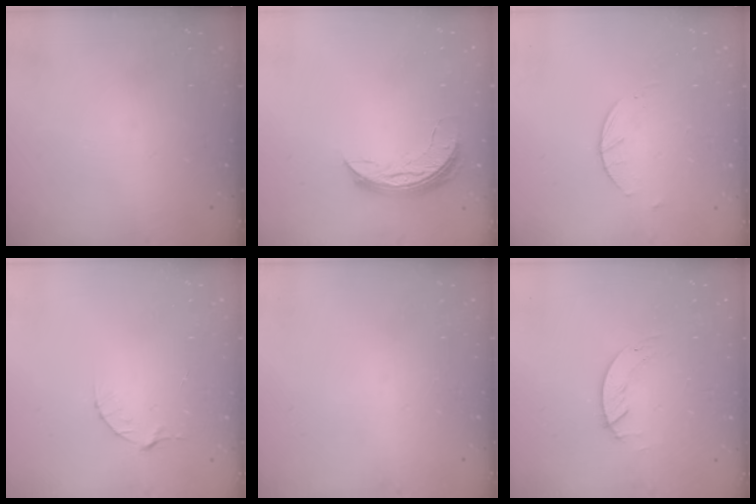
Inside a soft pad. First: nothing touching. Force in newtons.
{"total": 7.2, "press": 7.2, "slide": 0.7}
{"total": 2.6, "press": 2.6, "slide": 0.4}
{"total": 4.1, "press": 4.1, "slide": 0.4}
{"total": 0.0}
{"total": 1.3, "press": 1.2, "slide": 0.1}